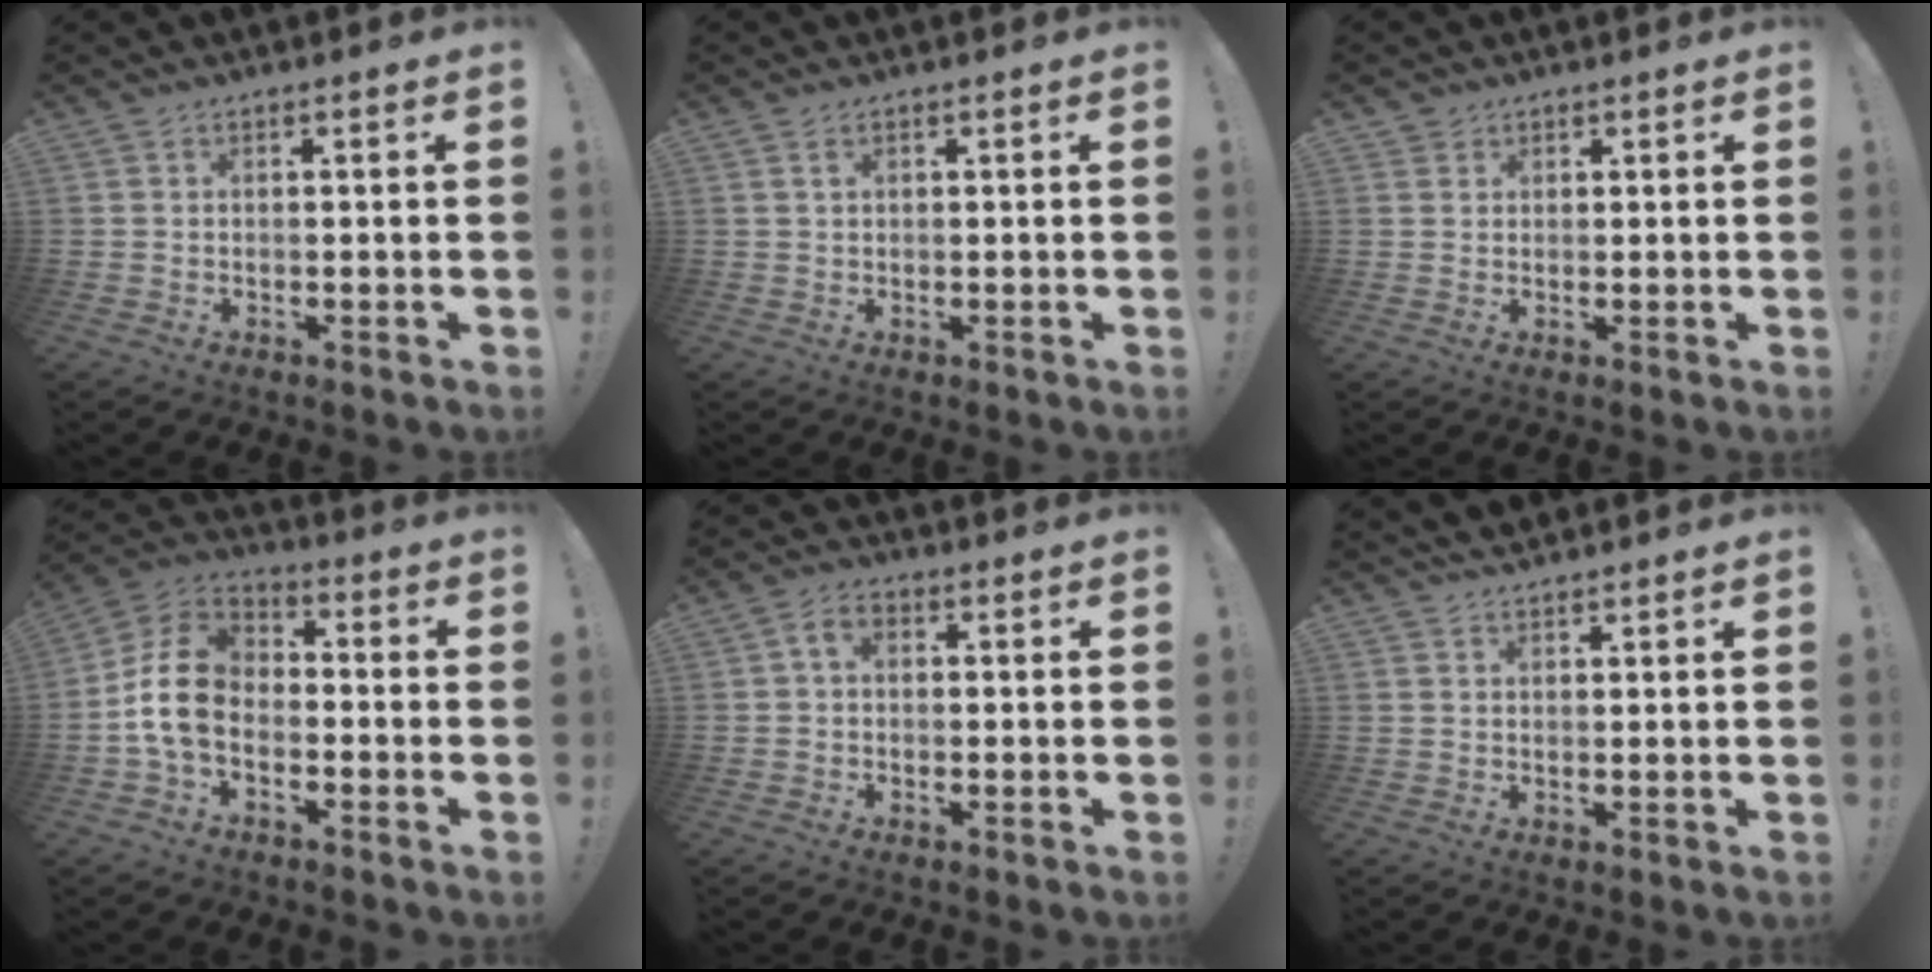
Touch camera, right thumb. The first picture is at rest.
{"total": 1.2, "force": [0.7, 0.5, 0.7], "torque": [-0.009, -0.002, 0.012]}
{"total": 2.2, "force": [1.5, 1.6, 0.1], "torque": [-0.002, -0.004, 0.028]}
{"total": 12.5, "force": [-2.8, 9.1, 8.2], "torque": [-0.156, 0.027, -0.048]}
{"total": 3.7, "force": [0.5, 2.5, 2.6], "torque": [-0.045, 0.005, 0.009]}
{"total": 2.2, "force": [2.1, 0.6, 0.1], "torque": [0.000, -0.010, 0.040]}